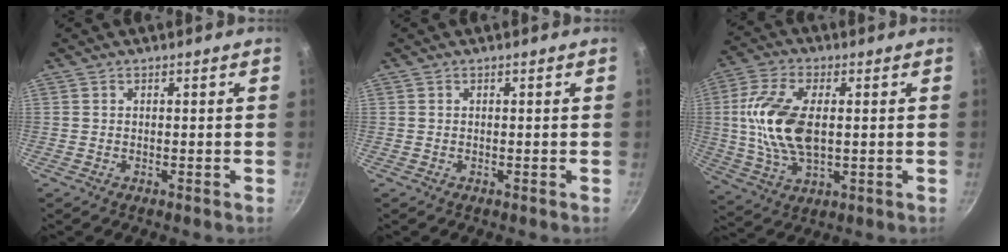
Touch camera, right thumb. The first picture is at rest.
{"total": 0.0}
{"total": 14.5, "force": [1.2, 7.7, 12.2], "torque": [-0.239, 0.005, 0.020]}